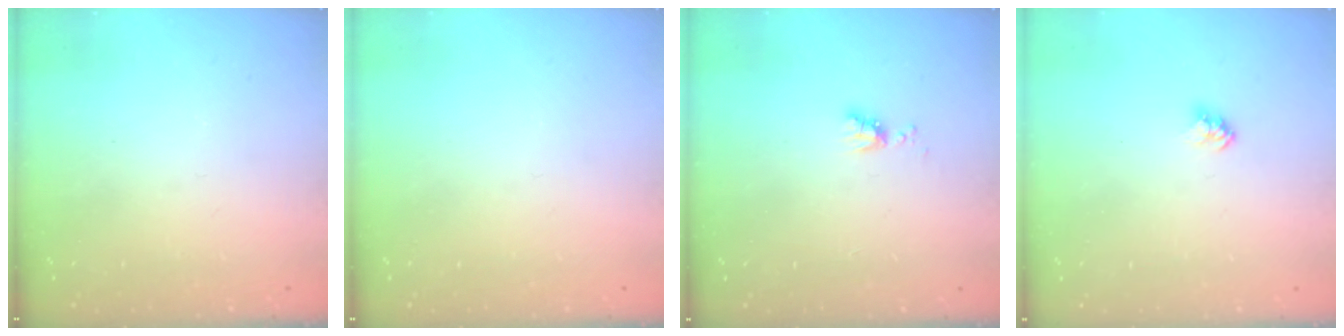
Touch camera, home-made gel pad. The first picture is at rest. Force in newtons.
{"total": 0.0}
{"total": 3.9, "press": 3.9, "slide": 0.6}
{"total": 2.4, "press": 2.4, "slide": 0.2}